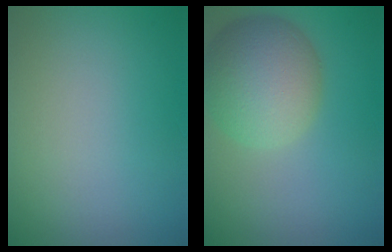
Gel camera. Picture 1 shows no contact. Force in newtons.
{"total": 7.1, "press": 7.1, "slide": 0.4}